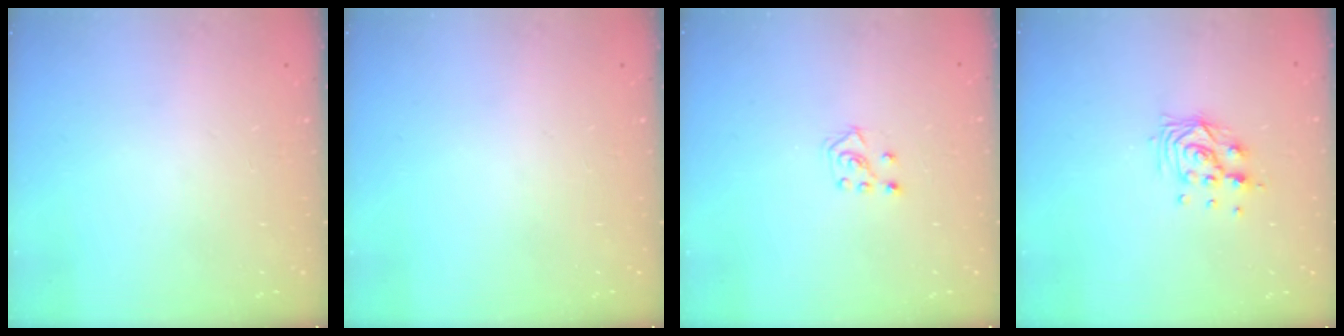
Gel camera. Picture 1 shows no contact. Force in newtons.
{"total": 0.0}
{"total": 4.6, "press": 4.5, "slide": 0.8}
{"total": 9.5, "press": 9.5, "slide": 0.7}